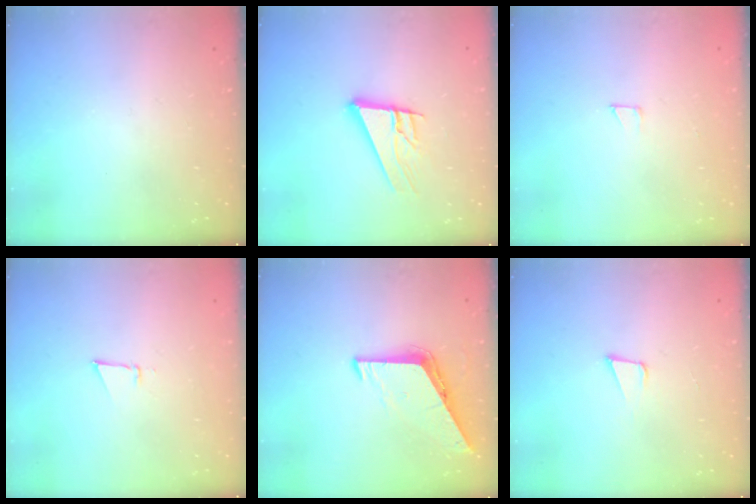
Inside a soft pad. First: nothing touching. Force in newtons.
{"total": 11.9, "press": 11.6, "slide": 2.5}
{"total": 1.7, "press": 1.7, "slide": 0.1}
{"total": 3.3, "press": 3.3, "slide": 0.6}
{"total": 8.4, "press": 8.4, "slide": 0.9}
{"total": 3.1, "press": 1.7, "slide": 2.6}